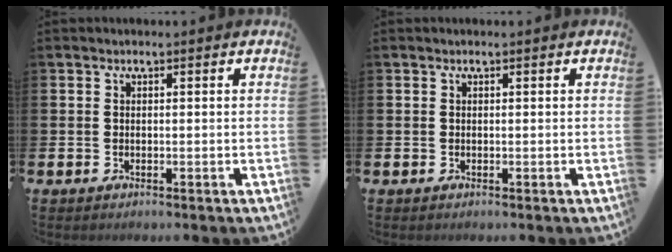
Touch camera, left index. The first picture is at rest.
{"total": 0.0}